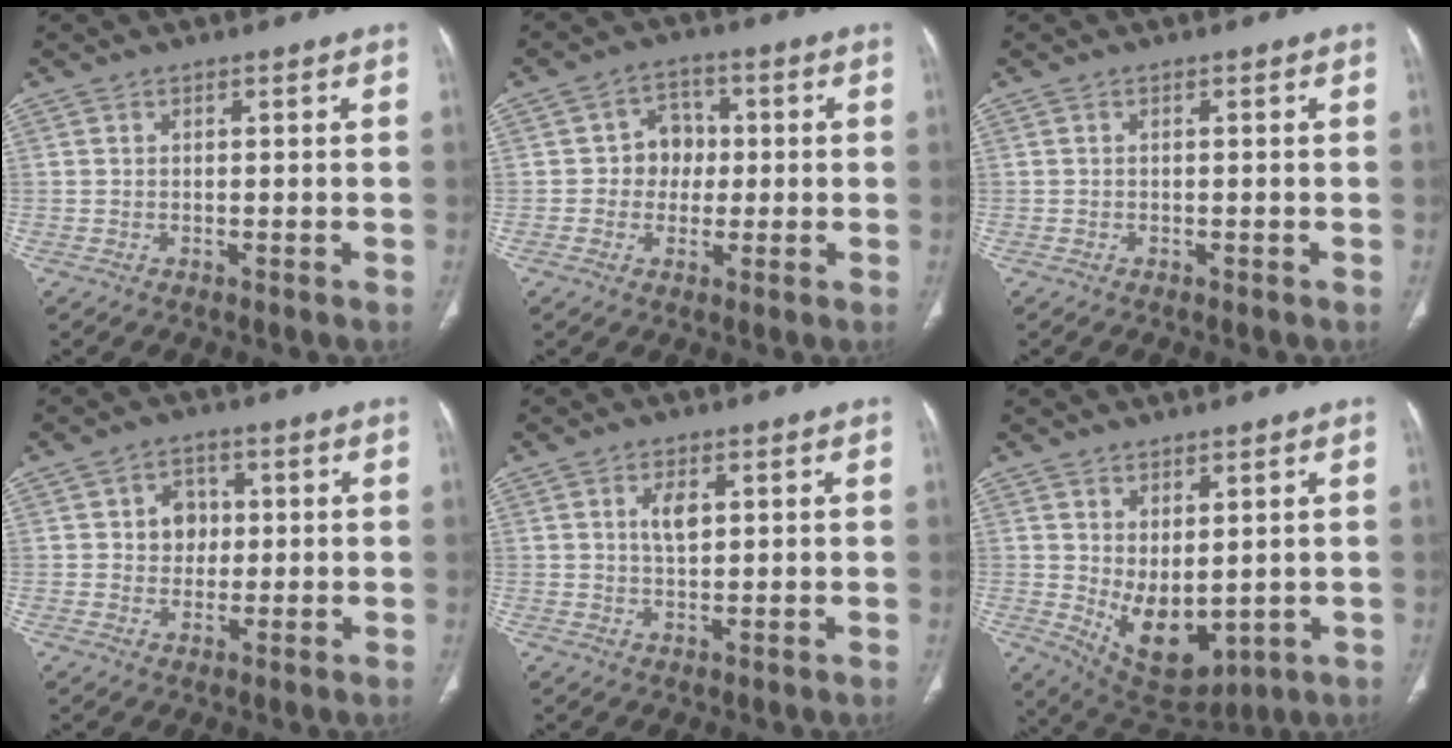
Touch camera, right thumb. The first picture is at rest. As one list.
[{"total": 6.1, "force": [0.0, 5.5, 2.7], "torque": [0.001, 0.014, -0.009]}, {"total": 0.0}, {"total": 5.2, "force": [0.7, 4.5, 2.4], "torque": [-0.004, 0.005, 0.007]}, {"total": 3.6, "force": [1.1, 1.8, 2.9], "torque": [-0.046, -0.004, 0.020]}, {"total": 10.4, "force": [0.1, 5.8, 8.6], "torque": [-0.122, -0.020, 0.033]}]